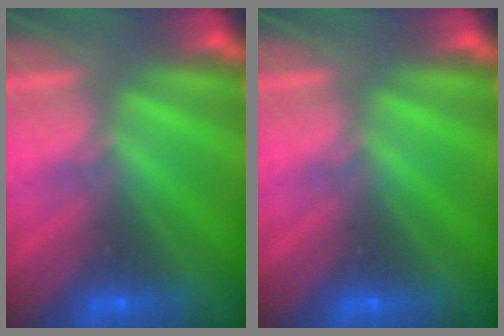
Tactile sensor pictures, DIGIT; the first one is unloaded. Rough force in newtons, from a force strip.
{"total": 0.0}